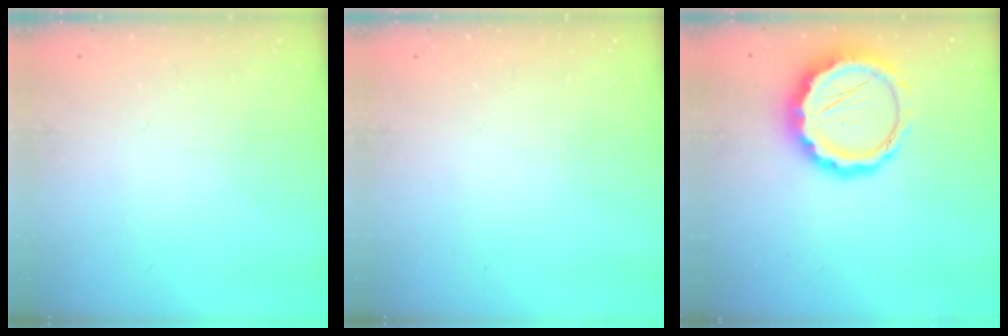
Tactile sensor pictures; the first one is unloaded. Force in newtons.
{"total": 0.0}
{"total": 11.8, "press": 11.4, "slide": 2.8}